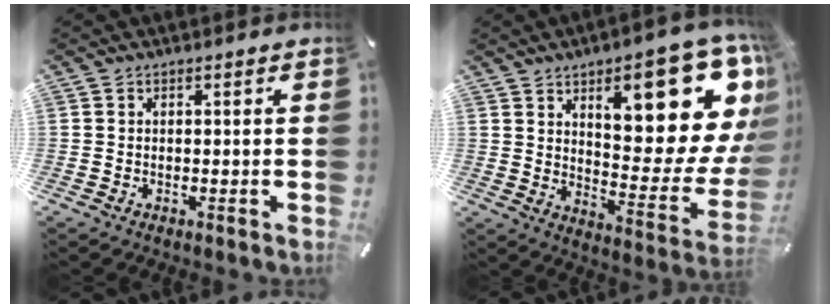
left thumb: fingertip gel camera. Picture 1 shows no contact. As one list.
[{"total": 22.9, "force": [11.6, 8.8, 17.7], "torque": [-0.219, -0.092, 0.188]}]